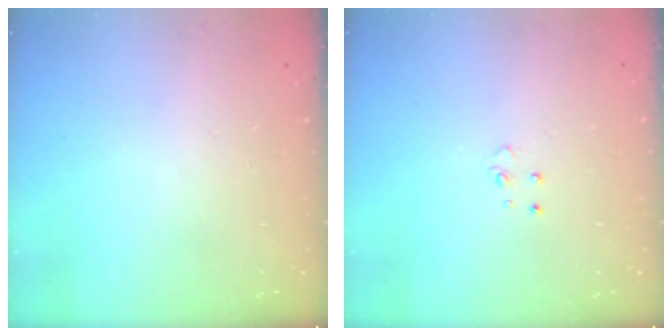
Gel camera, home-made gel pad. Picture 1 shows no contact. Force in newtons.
{"total": 4.0, "press": 3.9, "slide": 0.4}